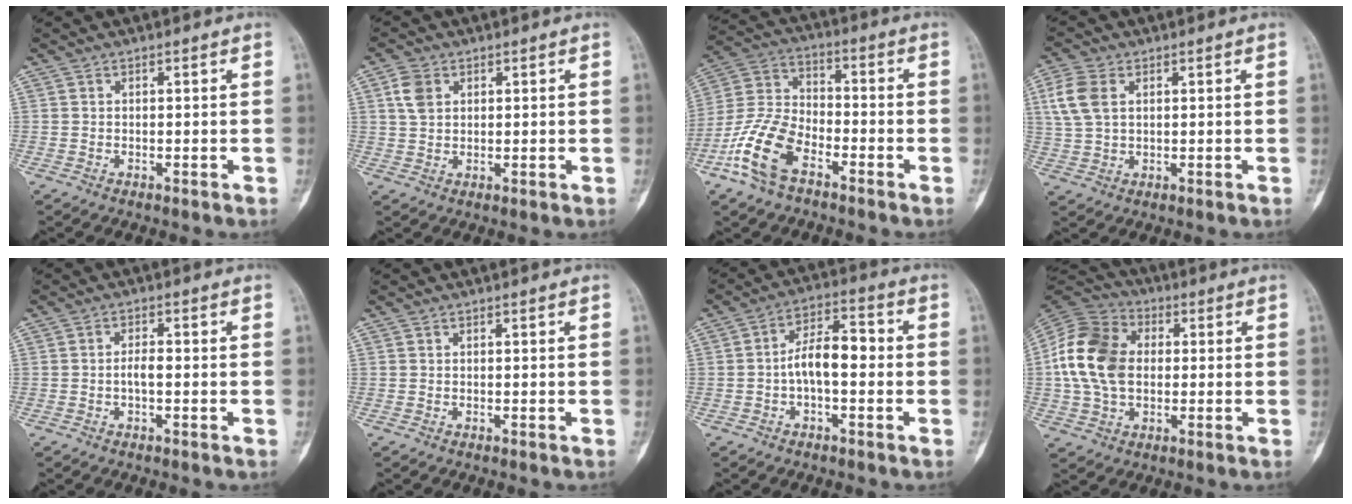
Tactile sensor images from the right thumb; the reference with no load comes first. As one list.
[{"total": 4.4, "force": [1.6, 3.2, 2.6], "torque": [-0.045, 0.002, 0.032]}, {"total": 12.9, "force": [-6.9, 6.9, 8.4], "torque": [-0.178, 0.038, -0.145]}, {"total": 7.1, "force": [2.2, 4.6, 5.0], "torque": [-0.112, 0.004, 0.045]}, {"total": 1.6, "force": [-0.2, 0.4, 1.5], "torque": [-0.030, 0.001, -0.005]}, {"total": 0.0}, {"total": 8.4, "force": [-0.9, 4.0, 7.3], "torque": [-0.118, 0.036, -0.023]}, {"total": 15.8, "force": [0.7, 11.3, 10.9], "torque": [-0.195, 0.019, 0.005]}]